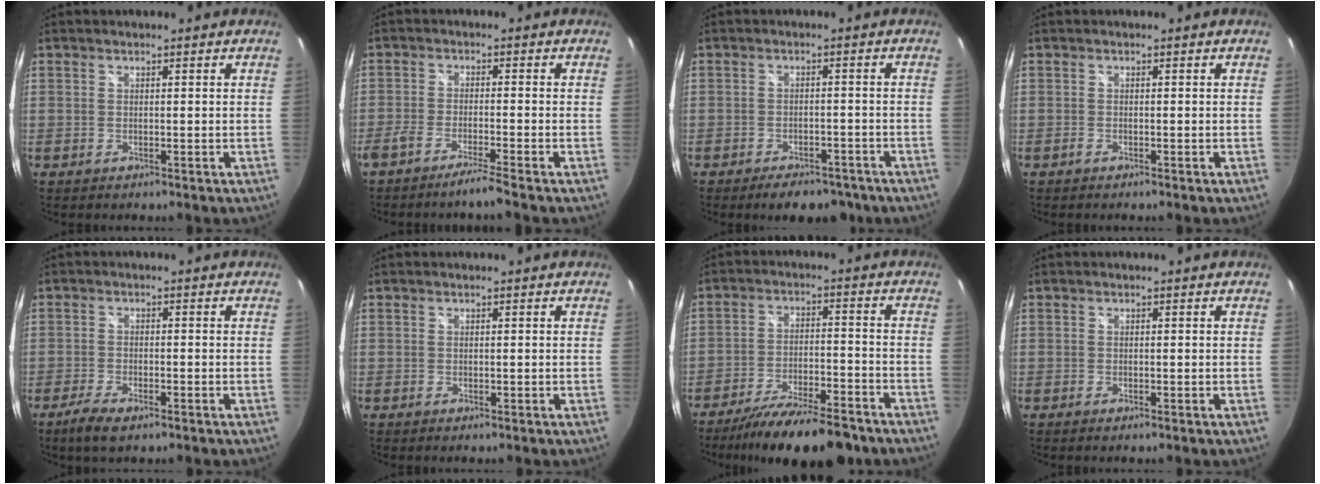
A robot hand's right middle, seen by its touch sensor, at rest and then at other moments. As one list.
[{"total": 4.6, "force": [-3.9, -0.7, 2.3], "torque": [-0.063, -0.007, -0.073]}, {"total": 8.0, "force": [-6.1, 3.6, 3.7], "torque": [-0.069, 0.004, -0.078]}, {"total": 0.7, "force": [-0.7, 0.2, 0.1], "torque": [-0.004, -0.001, -0.014]}, {"total": 5.1, "force": [-3.5, 1.6, 3.4], "torque": [-0.087, -0.014, -0.062]}, {"total": 0.0}, {"total": 16.6, "force": [-13.7, 3.2, 8.8], "torque": [-0.164, -0.028, -0.210]}, {"total": 0.6, "force": [-0.3, 0.0, 0.4], "torque": [-0.007, -0.001, -0.007]}]